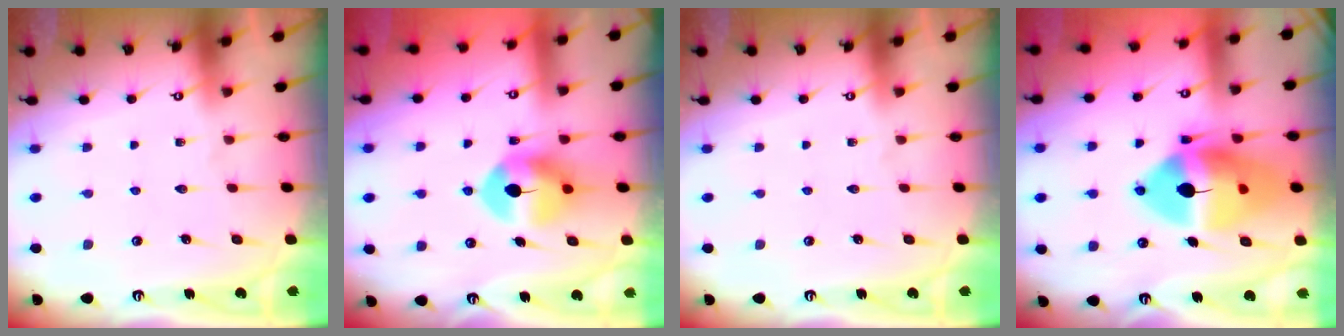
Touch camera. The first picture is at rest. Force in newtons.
{"total": 8.9, "press": 8.9, "slide": 1.2}
{"total": 0.0}
{"total": 19.4, "press": 19.2, "slide": 3.2}